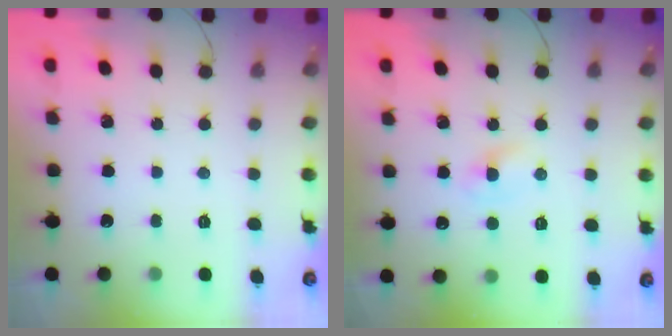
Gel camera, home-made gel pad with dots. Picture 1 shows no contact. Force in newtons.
{"total": 1.8, "press": 1.5, "slide": 0.9}